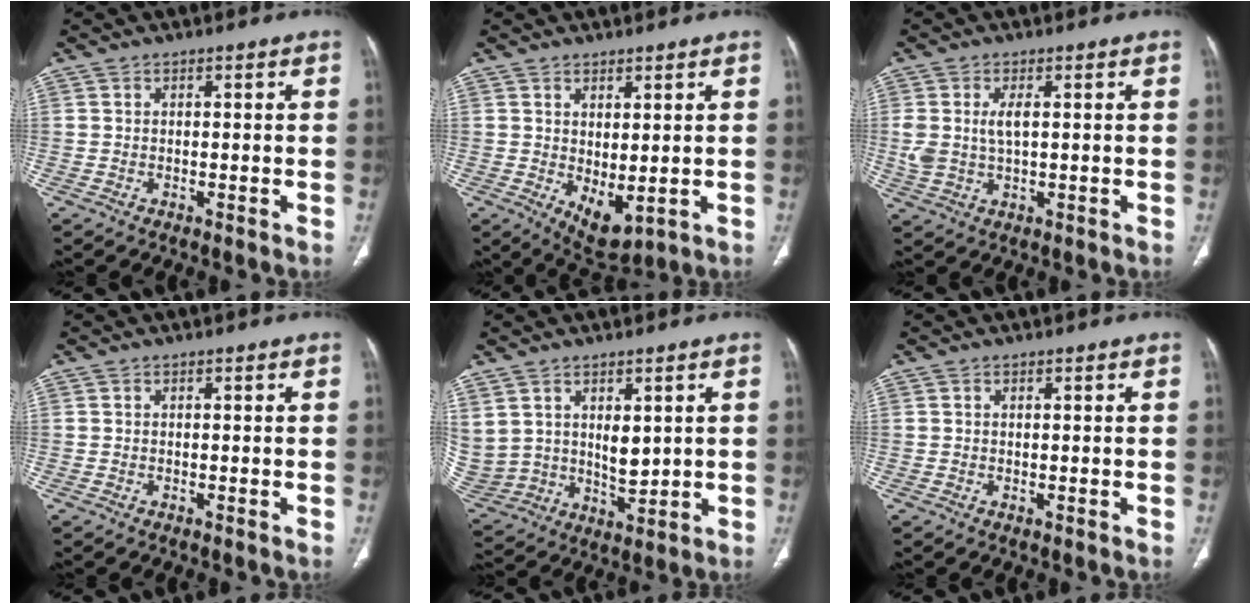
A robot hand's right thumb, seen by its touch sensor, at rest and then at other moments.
{"total": 6.1, "force": [-0.2, 3.0, 5.3], "torque": [-0.075, -0.015, 0.018]}
{"total": 4.9, "force": [0.7, 2.4, 4.2], "torque": [-0.099, 0.002, 0.020]}
{"total": 0.0}
{"total": 13.3, "force": [4.4, 9.3, 8.4], "torque": [-0.164, -0.021, 0.111]}
{"total": 0.0}